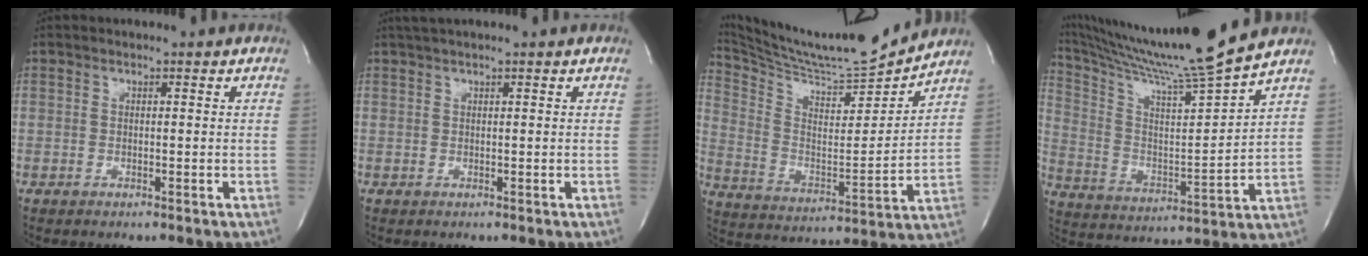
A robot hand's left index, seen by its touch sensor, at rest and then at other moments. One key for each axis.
{"total": 2.5, "fx": 2.1, "fy": -0.4, "fz": 1.4, "tx": -0.021, "ty": 0.027, "tz": 0.041}
{"total": 19.2, "fx": 18.2, "fy": 0.5, "fz": 6.2, "tx": -0.131, "ty": -0.036, "tz": 0.297}
{"total": 17.8, "fx": 16.0, "fy": -3.0, "fz": 7.2, "tx": -0.146, "ty": -0.047, "tz": 0.267}